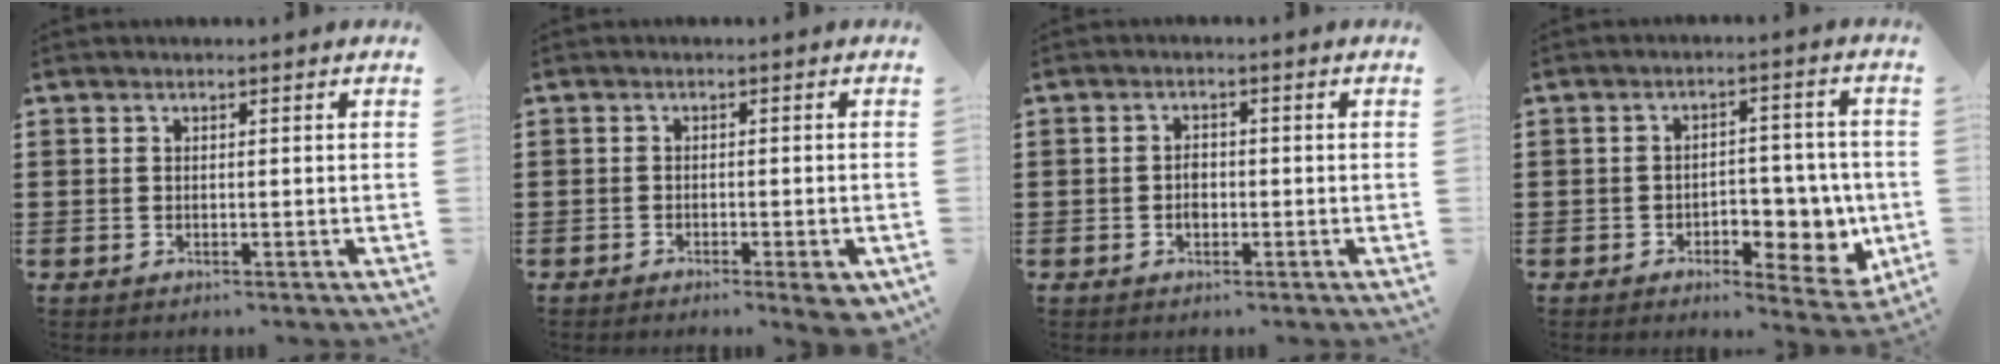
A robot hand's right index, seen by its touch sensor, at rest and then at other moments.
{"total": 2.2, "force": [-1.7, 0.4, 1.5], "torque": [-0.023, -0.001, -0.028]}
{"total": 2.0, "force": [-0.6, 1.3, 1.4], "torque": [-0.027, 0.004, -0.012]}
{"total": 6.5, "force": [-1.7, 4.4, 4.5], "torque": [-0.056, 0.006, -0.032]}